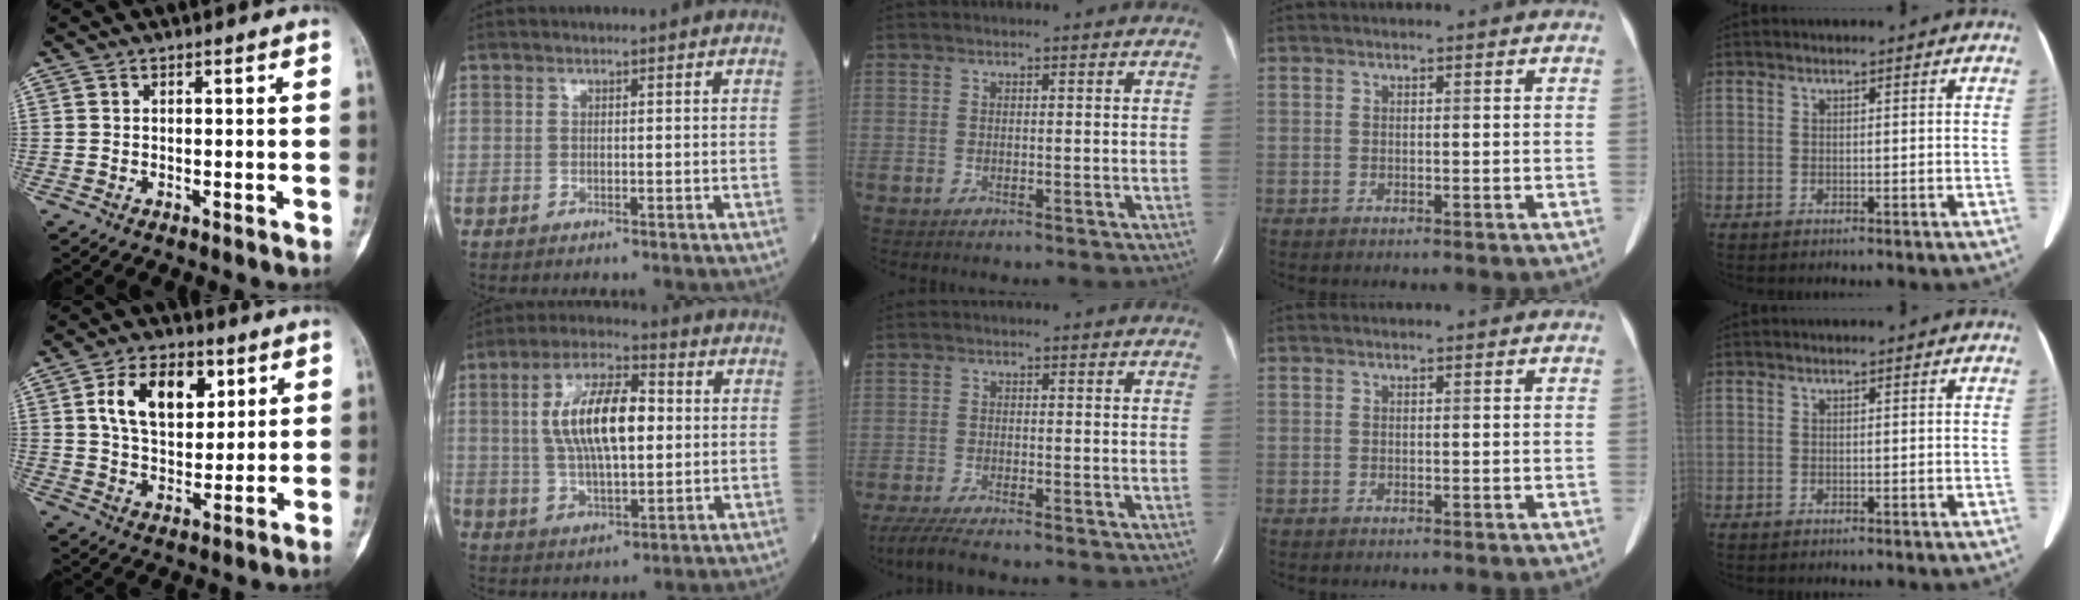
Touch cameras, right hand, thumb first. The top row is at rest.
{"thumb": {"total": 13.0, "force": [4.7, 7.8, 9.3], "torque": [-0.129, -0.012, 0.083]}, "index": {"total": 12.9, "force": [1.7, 4.6, 12.0], "torque": [-0.230, 0.017, 0.030]}, "middle": {"total": 5.0, "force": [-4.1, 0.3, 2.8], "torque": [-0.055, -0.017, -0.074]}}